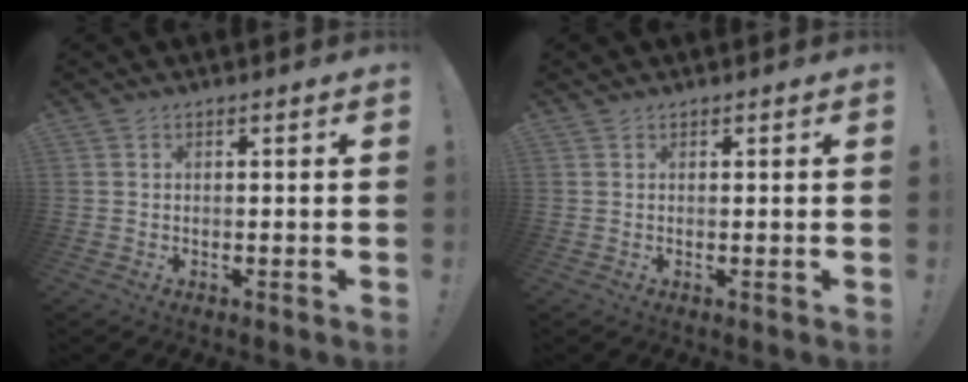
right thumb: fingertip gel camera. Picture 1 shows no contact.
{"total": 0.6, "force": [0.6, 0.2, -0.1], "torque": [0.009, -0.003, 0.011]}